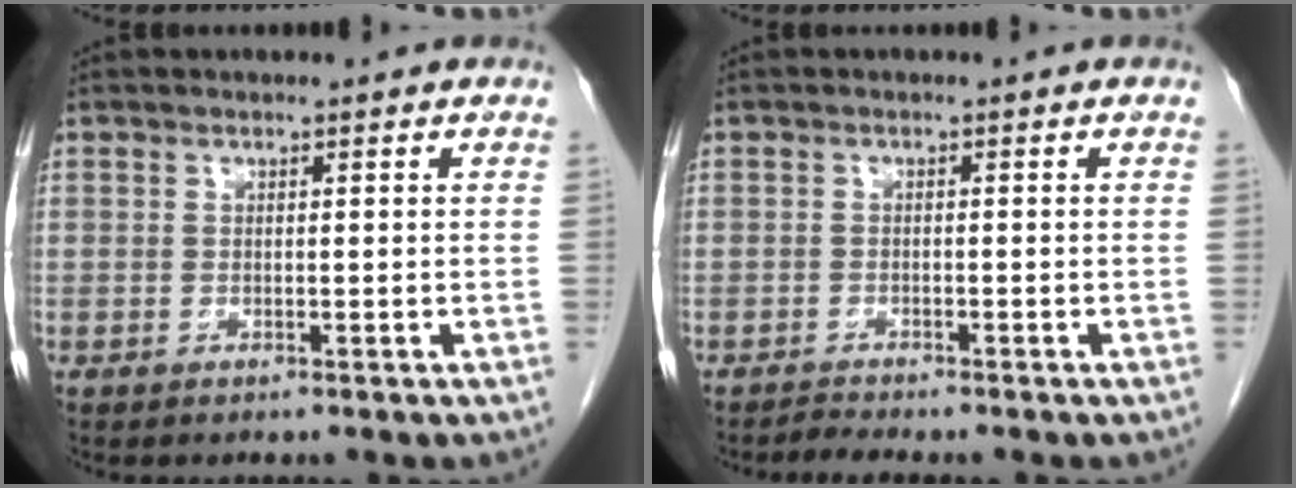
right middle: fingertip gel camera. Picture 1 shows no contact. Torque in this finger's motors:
{"motor_torque": [0.21, -0.08, -0.01, 0.01]}